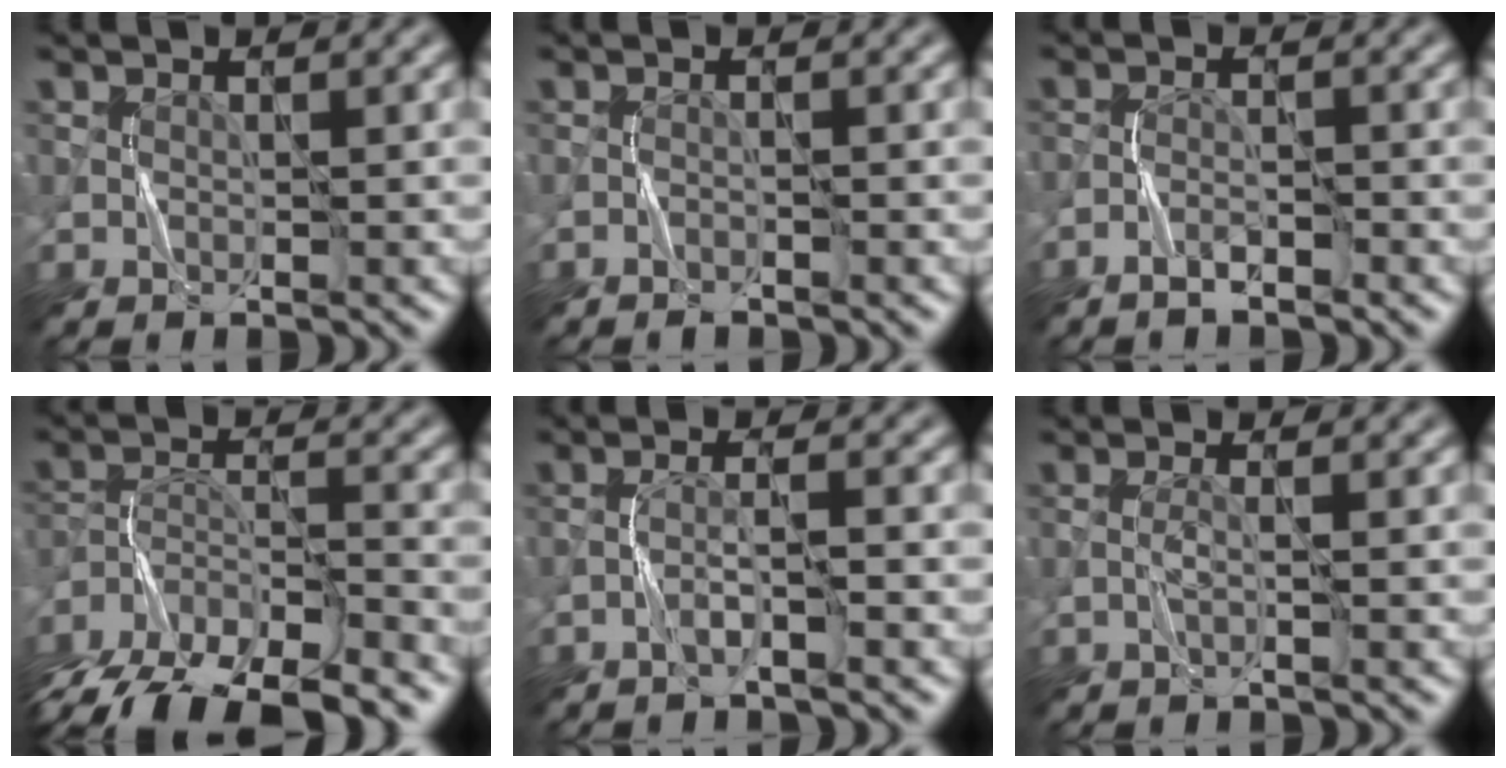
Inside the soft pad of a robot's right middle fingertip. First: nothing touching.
{"total": 1.0, "force": [-0.9, 0.0, 0.5], "torque": [-0.010, 0.003, -0.020]}
{"total": 1.9, "force": [-1.6, 0.2, 1.1], "torque": [-0.022, 0.005, -0.034]}
{"total": 12.3, "force": [-10.4, 4.1, 5.2], "torque": [-0.087, -0.017, -0.160]}
{"total": 2.2, "force": [-1.3, 0.0, 1.7], "torque": [-0.037, 0.011, -0.030]}
{"total": 1.1, "force": [-0.4, 0.0, 1.0], "torque": [-0.022, 0.003, -0.010]}